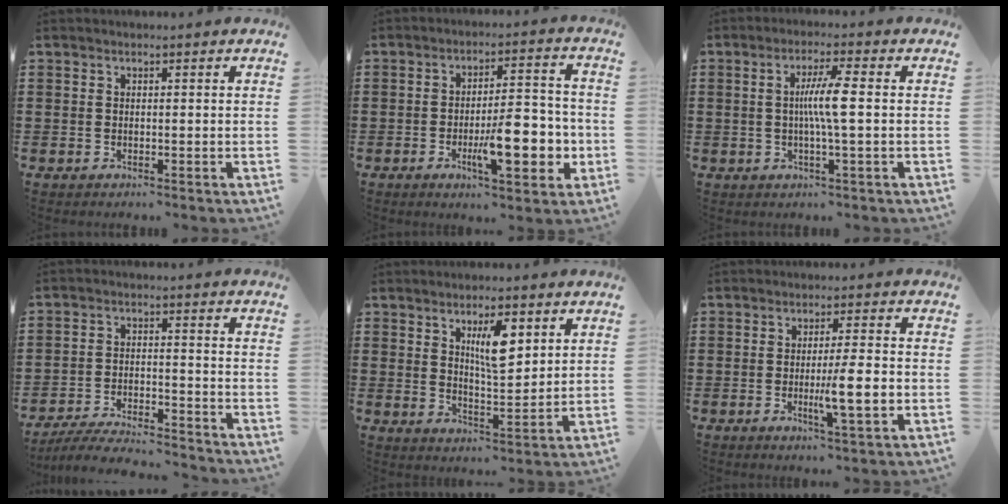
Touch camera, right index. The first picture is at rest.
{"total": 11.0, "force": [-3.2, 3.8, 9.8], "torque": [-0.134, -0.002, -0.049]}
{"total": 5.5, "force": [0.0, 0.1, 5.5], "torque": [-0.100, -0.003, -0.004]}
{"total": 5.8, "force": [-5.6, 0.1, 1.6], "torque": [-0.038, -0.005, -0.110]}
{"total": 6.7, "force": [2.9, 2.2, 5.6], "torque": [-0.095, -0.004, 0.044]}
{"total": 6.8, "force": [-1.4, 0.6, 6.6], "torque": [-0.116, -0.011, -0.025]}